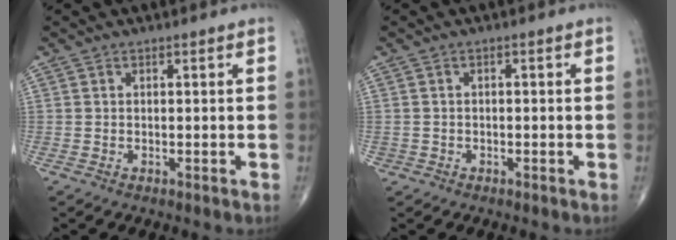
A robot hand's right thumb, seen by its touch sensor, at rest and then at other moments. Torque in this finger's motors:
{"motor_torque": [-0.14, 0.11, -0.22, -0.17, 0.03]}